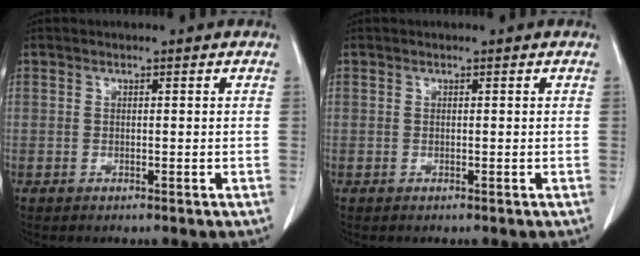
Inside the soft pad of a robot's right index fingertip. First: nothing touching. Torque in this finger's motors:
{"motor_torque": [0.00, 0.00, 0.00, 0.00]}